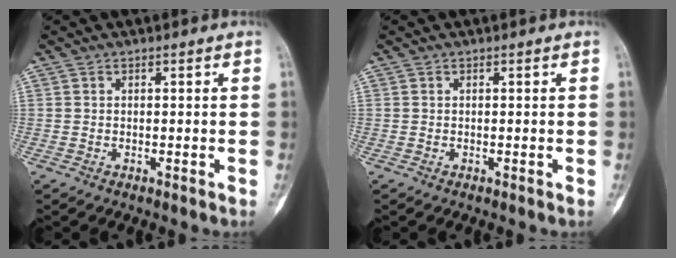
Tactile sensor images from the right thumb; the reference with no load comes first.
{"total": 0.0}